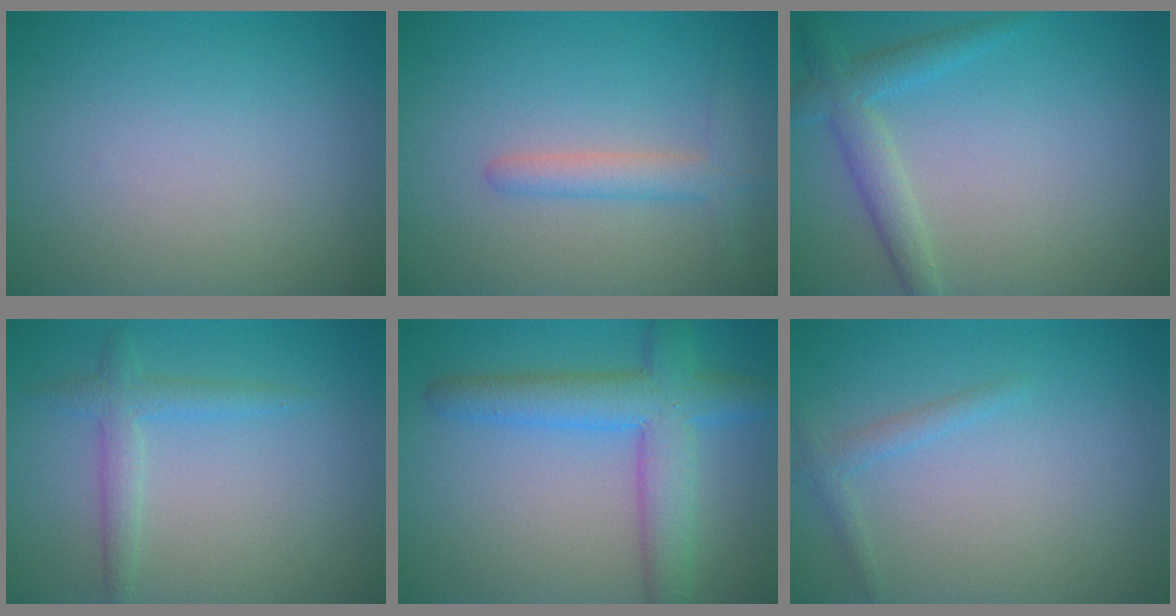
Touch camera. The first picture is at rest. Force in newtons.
{"total": 2.6, "press": 2.6, "slide": 0.1}
{"total": 3.0, "press": 3.0, "slide": 0.0}
{"total": 2.2, "press": 2.2, "slide": 0.1}
{"total": 6.4, "press": 6.4, "slide": 0.2}
{"total": 1.3, "press": 1.3, "slide": 0.1}